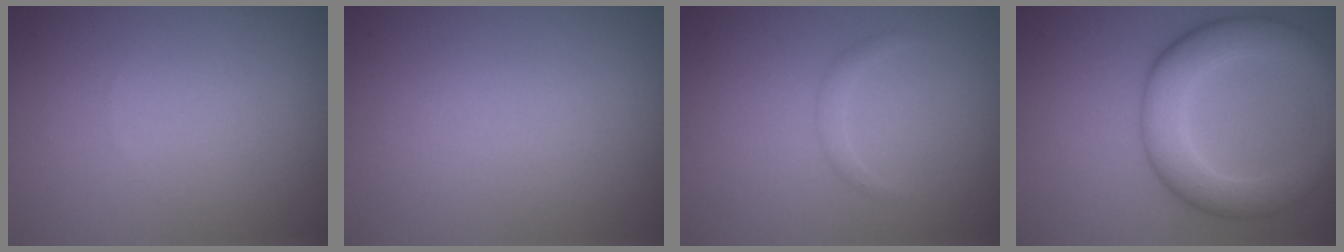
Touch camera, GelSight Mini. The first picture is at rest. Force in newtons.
{"total": 0.0}
{"total": 0.9, "press": 0.9, "slide": 0.0}
{"total": 6.6, "press": 6.6, "slide": 0.2}